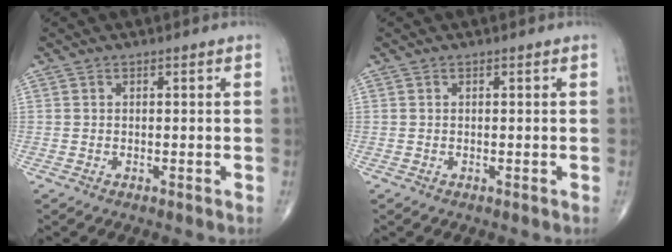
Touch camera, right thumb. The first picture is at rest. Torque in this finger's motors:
{"motor_torque": [0.14, 0.10, 0.06, 0.08, 0.00]}